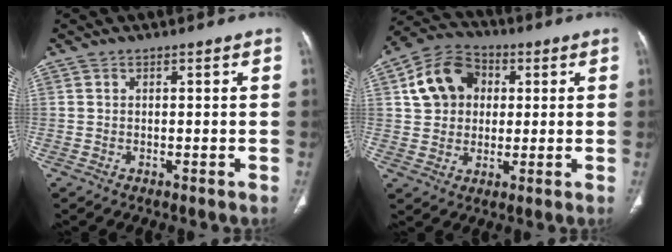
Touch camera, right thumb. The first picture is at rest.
{"total": 12.2, "force": [2.7, 10.0, 6.5], "torque": [-0.095, 0.011, 0.039]}